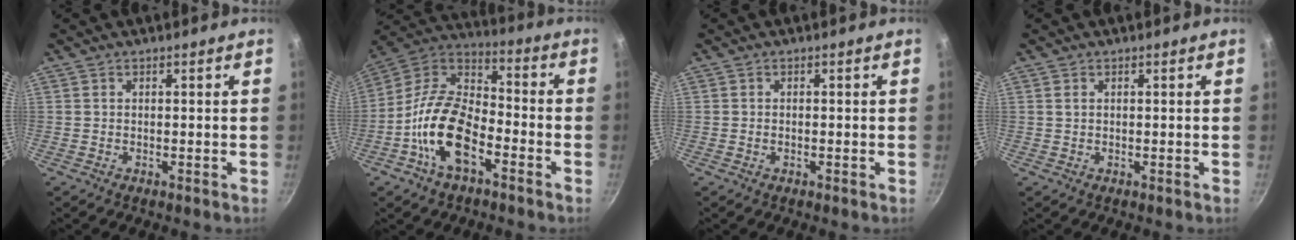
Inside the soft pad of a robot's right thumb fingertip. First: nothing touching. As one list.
[{"total": 16.4, "force": [-6.6, 8.7, 12.1], "torque": [-0.208, 0.053, -0.143]}, {"total": 0.6, "force": [-0.2, 0.3, 0.4], "torque": [-0.010, 0.003, -0.005]}, {"total": 0.9, "force": [0.4, 0.6, 0.6], "torque": [-0.011, 0.002, 0.006]}]